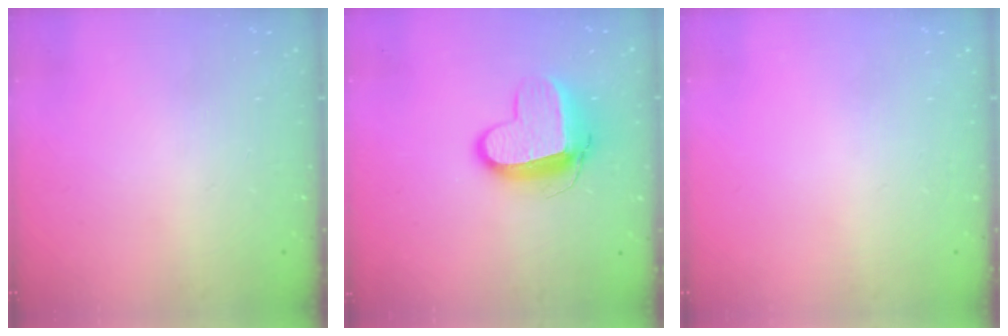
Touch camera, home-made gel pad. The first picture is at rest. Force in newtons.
{"total": 11.7, "press": 11.6, "slide": 1.3}
{"total": 0.0}